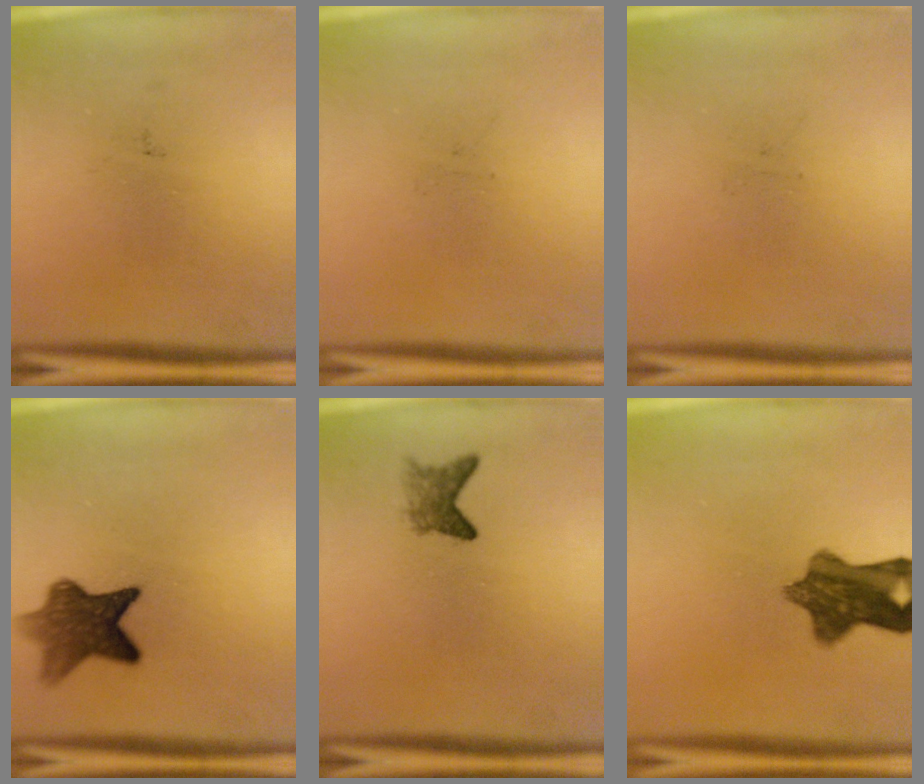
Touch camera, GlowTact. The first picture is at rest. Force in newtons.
{"total": 0.0}
{"total": 0.0}
{"total": 8.3}
{"total": 2.5}
{"total": 9.1}